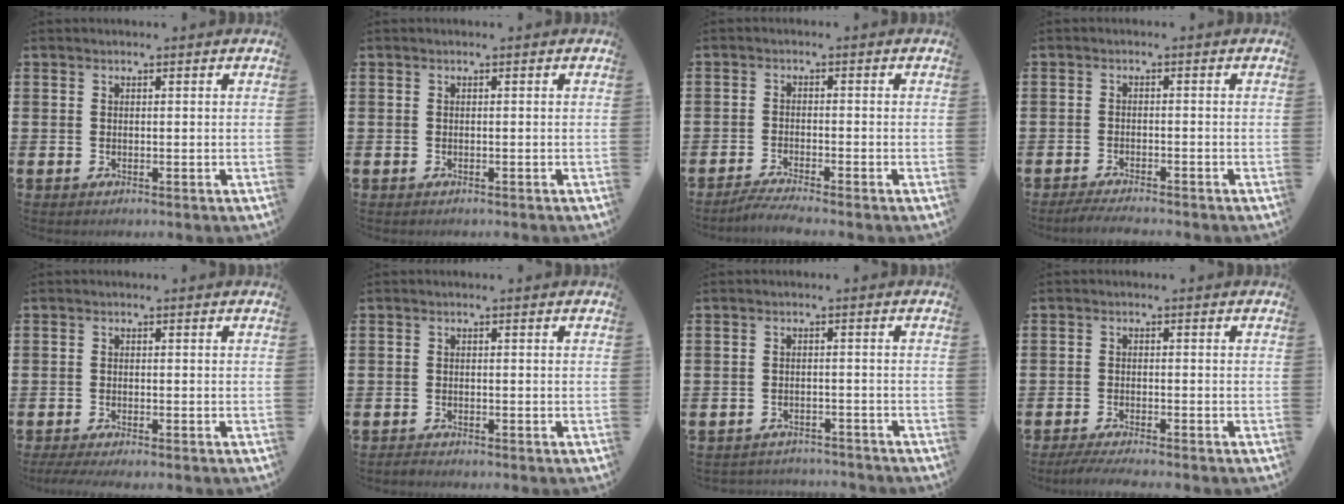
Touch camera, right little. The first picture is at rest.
{"total": 0.0}
{"total": 2.1, "force": [-1.8, -0.2, 1.0], "torque": [-0.016, 0.001, -0.035]}
{"total": 1.8, "force": [-1.7, 0.0, 0.6], "torque": [-0.010, 0.003, -0.033]}
{"total": 1.0, "force": [-0.7, 0.1, 0.7], "torque": [-0.012, -0.002, -0.015]}
{"total": 0.6, "force": [-0.6, 0.1, 0.1], "torque": [-0.005, -0.001, -0.012]}
{"total": 1.9, "force": [-1.9, 0.0, -0.2], "torque": [-0.002, 0.002, -0.042]}
{"total": 1.9, "force": [-1.6, 0.0, 1.0], "torque": [-0.016, 0.001, -0.030]}